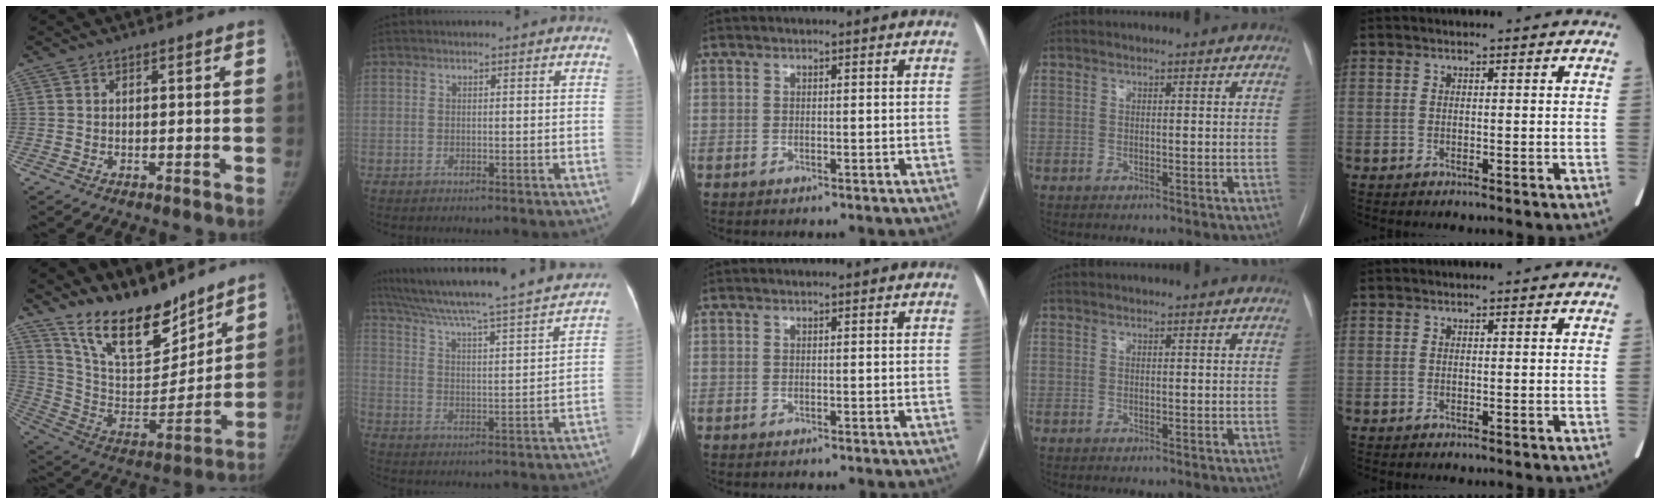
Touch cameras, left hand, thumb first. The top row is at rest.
{"thumb": {"total": 20.0, "force": [16.0, 7.4, 9.4], "torque": [-0.110, -0.104, 0.286]}, "index": {"total": 23.1, "force": [20.6, -0.7, 10.4], "torque": [-0.180, -0.017, 0.300]}}